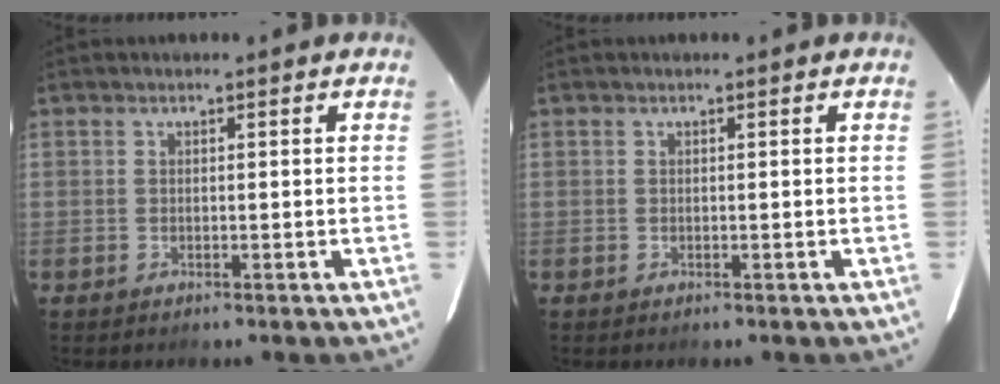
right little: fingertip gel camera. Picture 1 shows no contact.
{"total": 0.0}